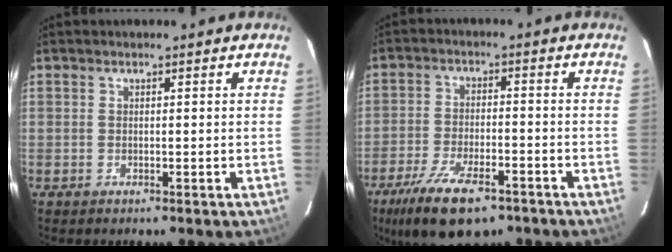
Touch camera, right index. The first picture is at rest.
{"total": 14.1, "force": [-9.5, 5.4, 9.0], "torque": [-0.198, -0.030, -0.162]}